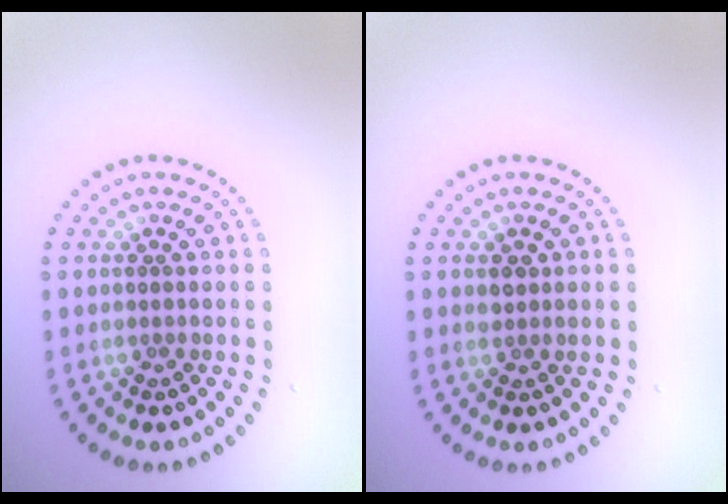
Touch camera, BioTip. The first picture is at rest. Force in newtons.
{"total": 0.9, "press": 0.9, "slide": 0.3}